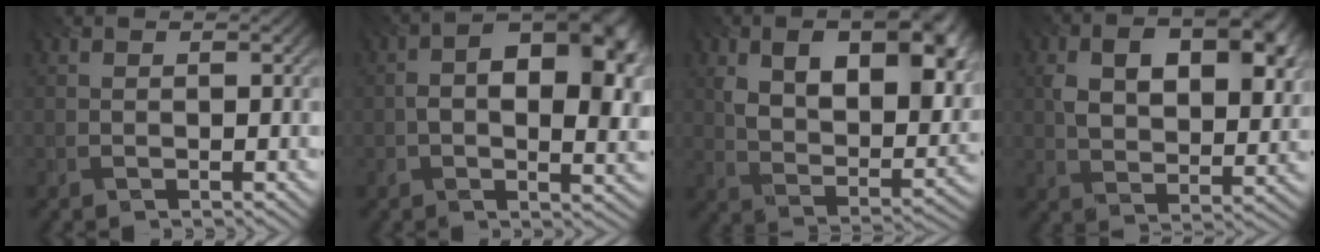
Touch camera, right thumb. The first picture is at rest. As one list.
[{"total": 11.5, "force": [1.2, 6.2, 9.7], "torque": [-0.136, 0.002, 0.016]}, {"total": 14.5, "force": [4.8, 8.1, 11.0], "torque": [-0.172, -0.013, 0.097]}, {"total": 11.5, "force": [3.5, 6.9, 8.5], "torque": [-0.143, -0.002, 0.064]}]